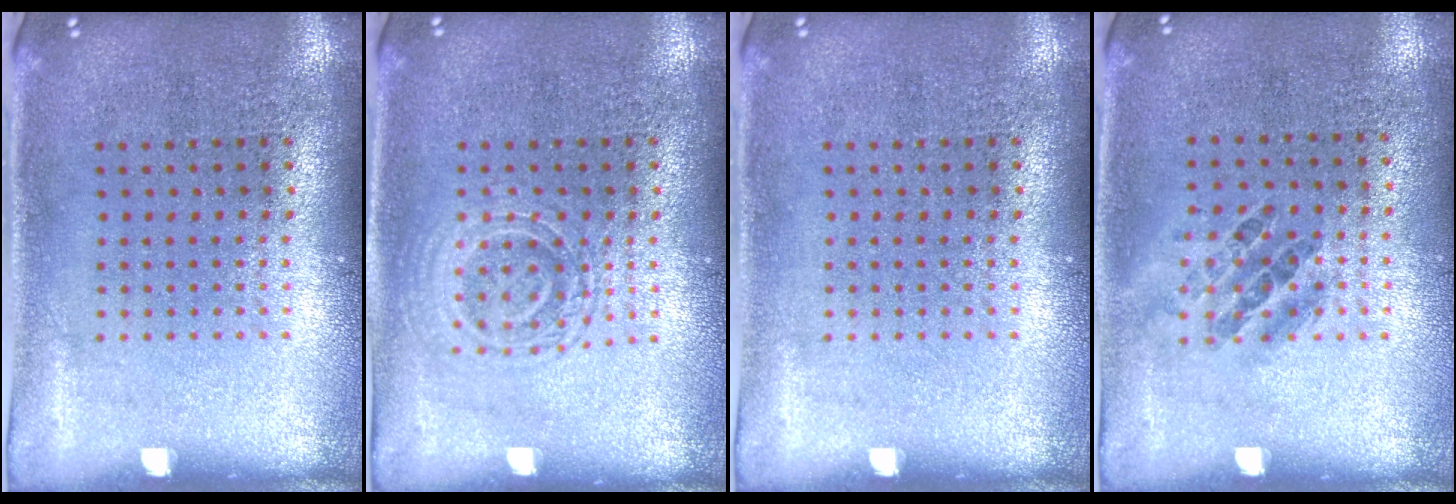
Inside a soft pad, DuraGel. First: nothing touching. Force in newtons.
{"total": 1.4, "press": 1.3, "slide": 0.3}
{"total": 0.0}
{"total": 0.9, "press": 0.8, "slide": 0.5}